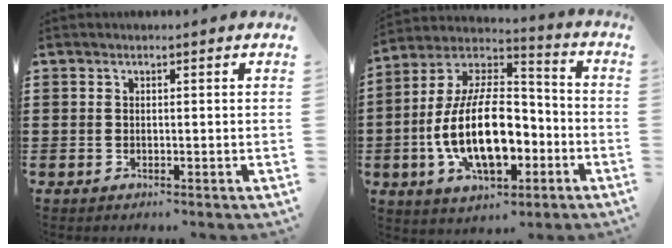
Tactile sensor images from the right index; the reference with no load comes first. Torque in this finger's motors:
{"motor_torque": [2.14, 0.00, 1.05, 0.21]}